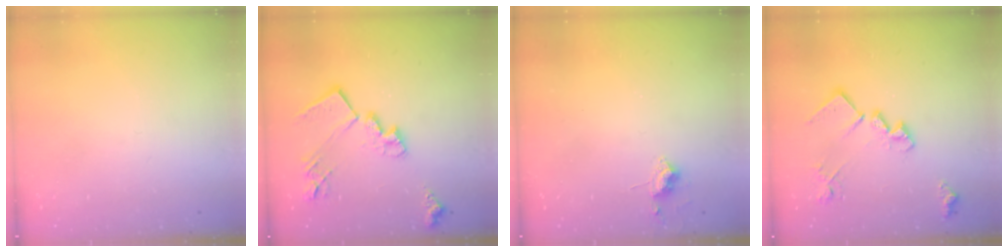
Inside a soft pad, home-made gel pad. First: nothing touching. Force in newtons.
{"total": 18.4, "press": 18.4, "slide": 1.3}
{"total": 8.3, "press": 8.3, "slide": 0.7}
{"total": 17.1, "press": 17.1, "slide": 0.8}